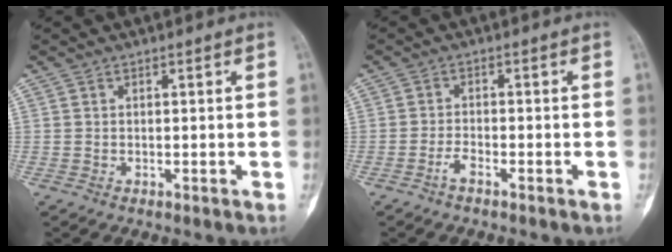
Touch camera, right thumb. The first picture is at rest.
{"total": 2.2, "force": [-1.6, 0.6, 1.4], "torque": [-0.033, 0.008, -0.034]}